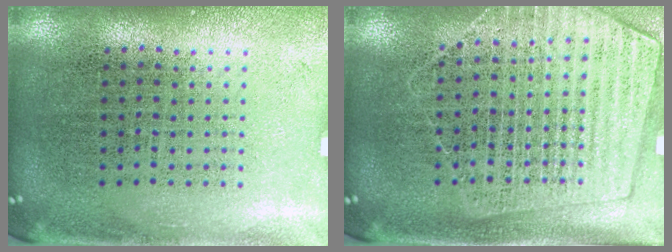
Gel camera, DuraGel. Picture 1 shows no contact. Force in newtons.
{"total": 1.4, "press": 1.4, "slide": 0.2}